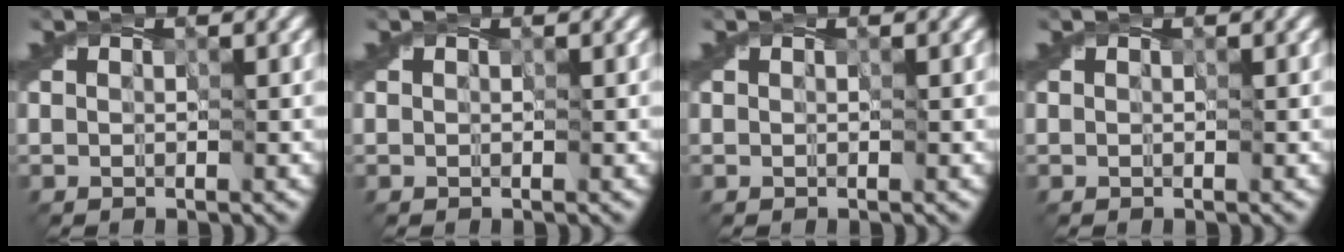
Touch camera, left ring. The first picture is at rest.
{"total": 0.0}
{"total": 0.0}
{"total": 0.0}